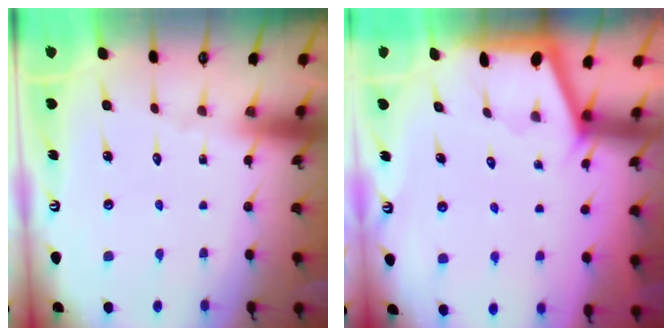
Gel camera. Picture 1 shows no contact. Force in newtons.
{"total": 1.7, "press": 1.6, "slide": 0.3}